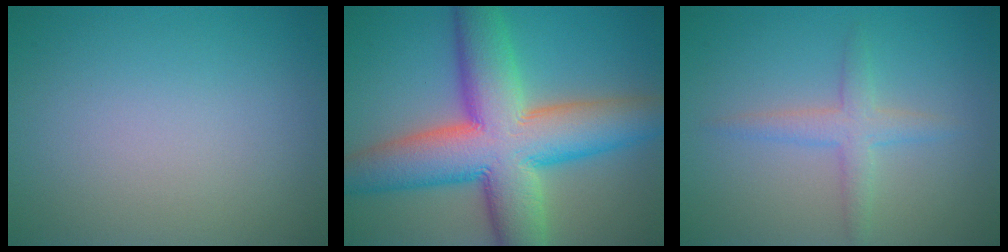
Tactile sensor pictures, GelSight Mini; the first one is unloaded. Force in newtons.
{"total": 13.3, "press": 13.3, "slide": 0.6}
{"total": 2.4, "press": 2.4, "slide": 0.0}